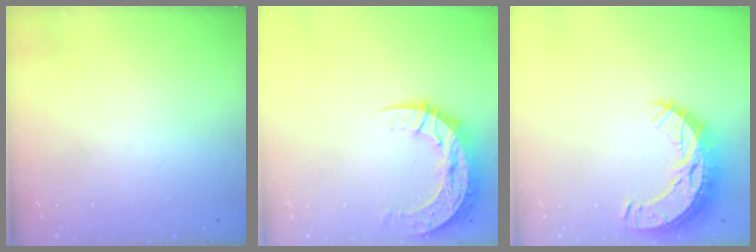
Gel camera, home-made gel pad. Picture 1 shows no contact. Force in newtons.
{"total": 12.6, "press": 12.6, "slide": 0.9}
{"total": 11.1, "press": 11.0, "slide": 0.8}